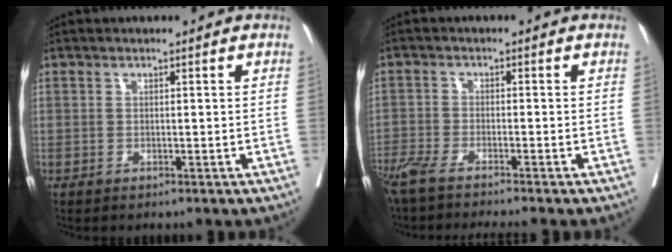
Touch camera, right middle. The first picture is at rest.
{"total": 7.2, "force": [-6.1, -0.3, 3.7], "torque": [-0.055, -0.018, -0.109]}